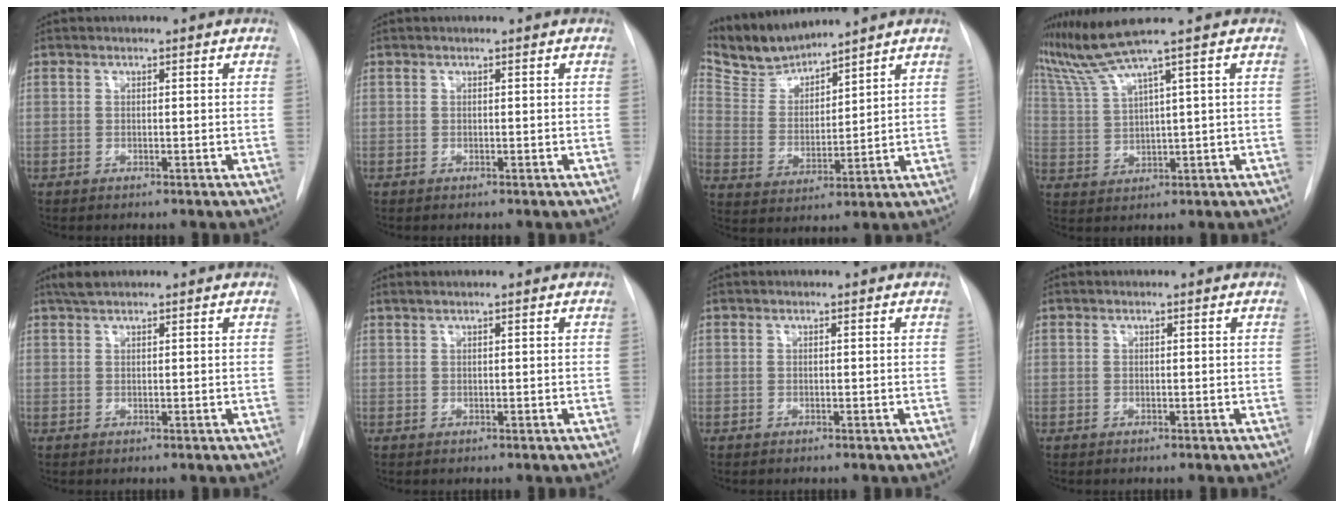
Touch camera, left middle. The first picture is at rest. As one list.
[{"total": 0.0}, {"total": 8.3, "force": [8.2, 0.9, 0.9], "torque": [-0.036, 0.007, 0.178]}, {"total": 5.5, "force": [4.4, -2.1, 2.6], "torque": [-0.071, 0.001, 0.102]}, {"total": 2.1, "force": [1.7, 0.4, 1.1], "torque": [-0.024, 0.013, 0.032]}, {"total": 0.9, "force": [0.7, -0.1, 0.6], "torque": [-0.017, 0.011, 0.019]}, {"total": 0.0}, {"total": 0.0}]